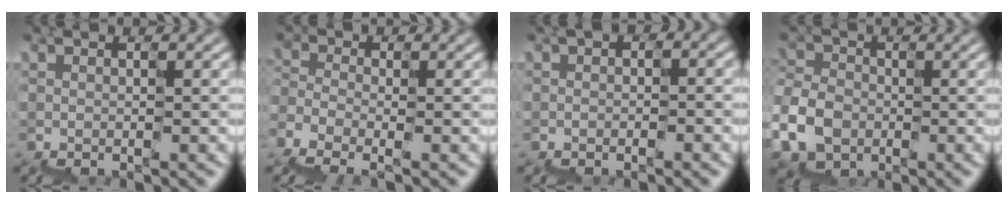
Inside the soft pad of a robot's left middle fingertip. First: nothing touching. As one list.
[{"total": 2.6, "force": [-2.6, -0.3, -0.4], "torque": [0.014, -0.016, -0.055]}, {"total": 1.0, "force": [-0.6, 0.5, 0.5], "torque": [-0.003, 0.005, -0.012]}, {"total": 4.1, "force": [-3.1, 2.8, 0.1], "torque": [-0.018, -0.010, -0.064]}]